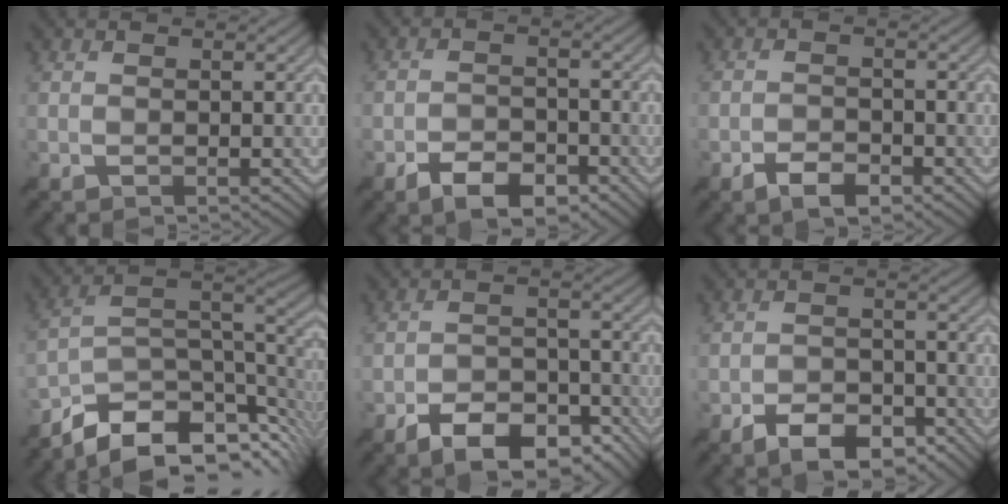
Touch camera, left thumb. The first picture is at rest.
{"total": 5.2, "force": [-3.0, 2.5, 3.3], "torque": [-0.058, 0.006, -0.054]}
{"total": 3.1, "force": [-1.7, 1.5, 2.2], "torque": [-0.041, 0.005, -0.032]}
{"total": 11.8, "force": [-7.6, 5.1, 7.5], "torque": [-0.156, 0.003, -0.120]}
{"total": 8.8, "force": [-5.5, 4.3, 5.3], "torque": [-0.087, 0.000, -0.097]}
{"total": 6.2, "force": [-3.7, 3.1, 3.8], "torque": [-0.063, 0.005, -0.068]}